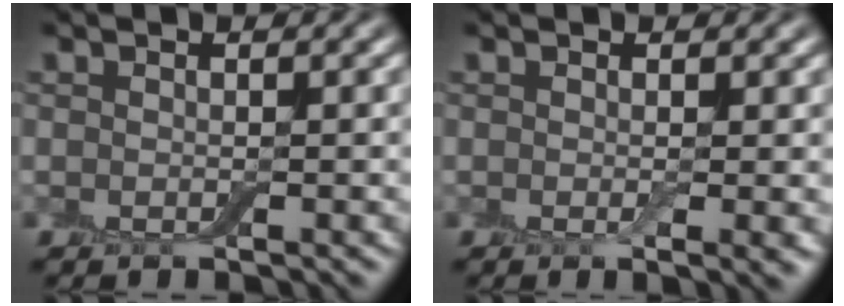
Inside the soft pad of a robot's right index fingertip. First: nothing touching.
{"total": 1.6, "force": [0.1, 0.2, 1.6], "torque": [-0.022, -0.006, 0.000]}